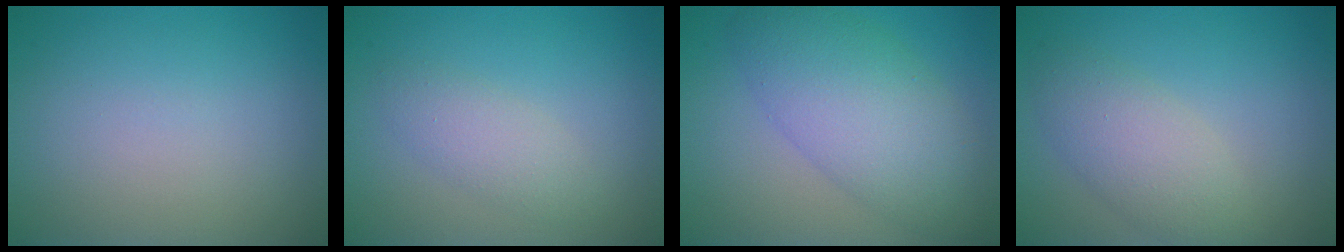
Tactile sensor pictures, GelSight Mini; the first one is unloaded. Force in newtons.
{"total": 2.2, "press": 2.2, "slide": 0.2}
{"total": 7.2, "press": 7.2, "slide": 0.1}
{"total": 3.8, "press": 3.7, "slide": 0.3}